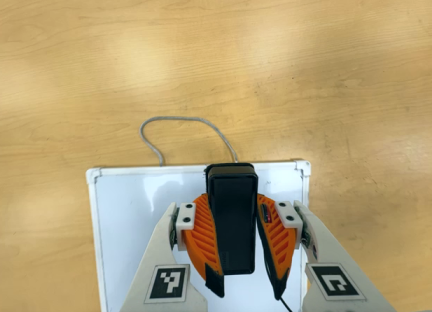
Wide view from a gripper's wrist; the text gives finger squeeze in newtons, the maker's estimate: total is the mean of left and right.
{"total": 10.8, "left": 8.6, "right": 13.1}